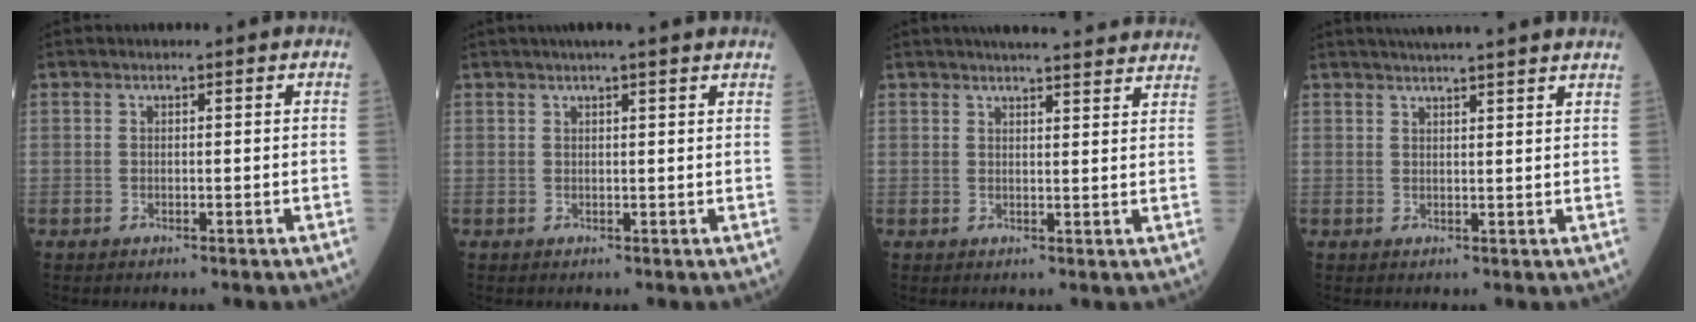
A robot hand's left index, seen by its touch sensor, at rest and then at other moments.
{"total": 6.3, "force": [5.3, -0.2, 3.4], "torque": [-0.046, 0.027, 0.063]}
{"total": 15.8, "force": [14.7, 1.4, 5.6], "torque": [-0.066, 0.010, 0.169]}
{"total": 11.7, "force": [10.5, -0.3, 5.2], "torque": [-0.077, 0.024, 0.123]}